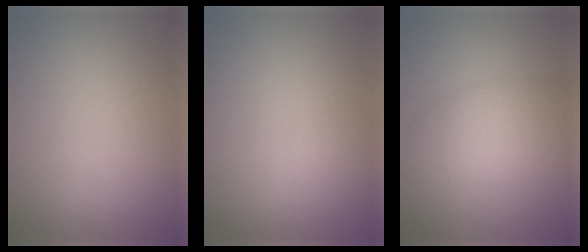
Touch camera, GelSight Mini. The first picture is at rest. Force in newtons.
{"total": 0.7, "press": 0.7, "slide": 0.0}
{"total": 4.6, "press": 4.6, "slide": 0.2}